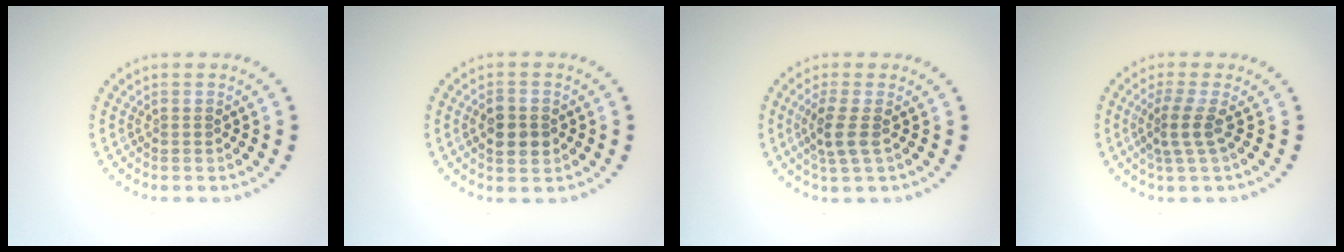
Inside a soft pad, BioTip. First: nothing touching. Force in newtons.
{"total": 3.0, "press": 3.0, "slide": 0.1}
{"total": 2.4, "press": 2.0, "slide": 1.3}
{"total": 2.4, "press": 1.7, "slide": 1.8}